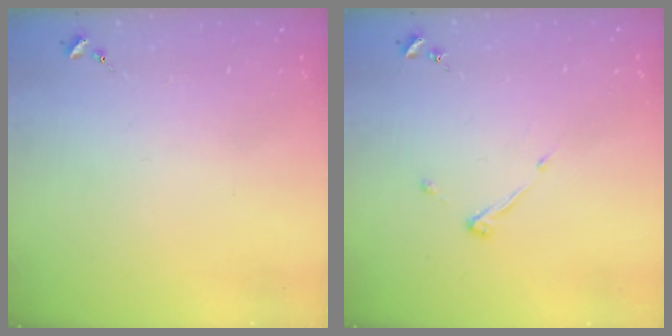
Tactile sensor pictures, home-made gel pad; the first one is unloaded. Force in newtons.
{"total": 3.9, "press": 3.9, "slide": 0.6}